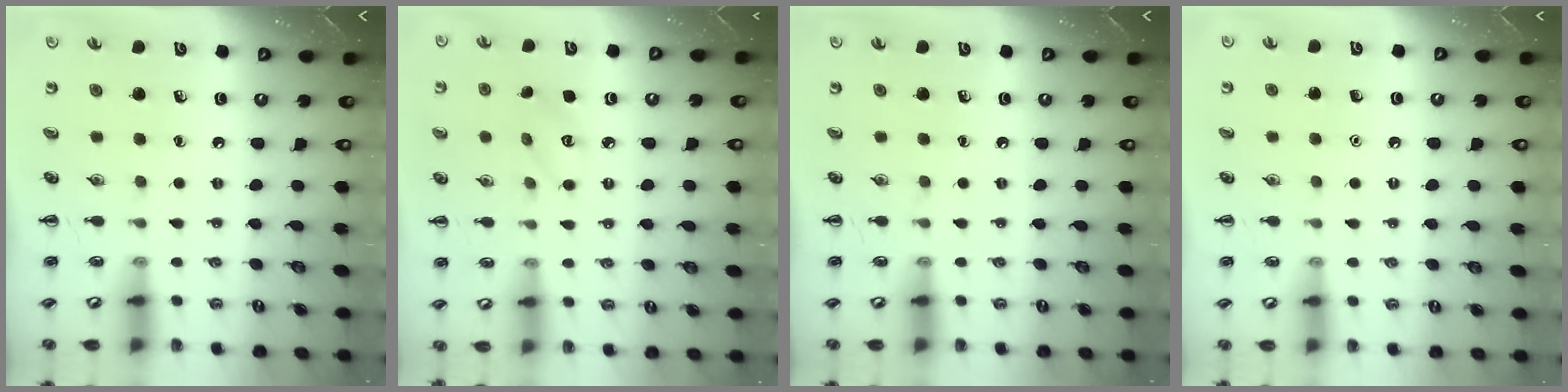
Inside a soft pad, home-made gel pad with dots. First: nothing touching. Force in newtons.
{"total": 3.8, "press": 3.7, "slide": 0.9}
{"total": 0.0}
{"total": 1.6, "press": 1.6, "slide": 0.1}